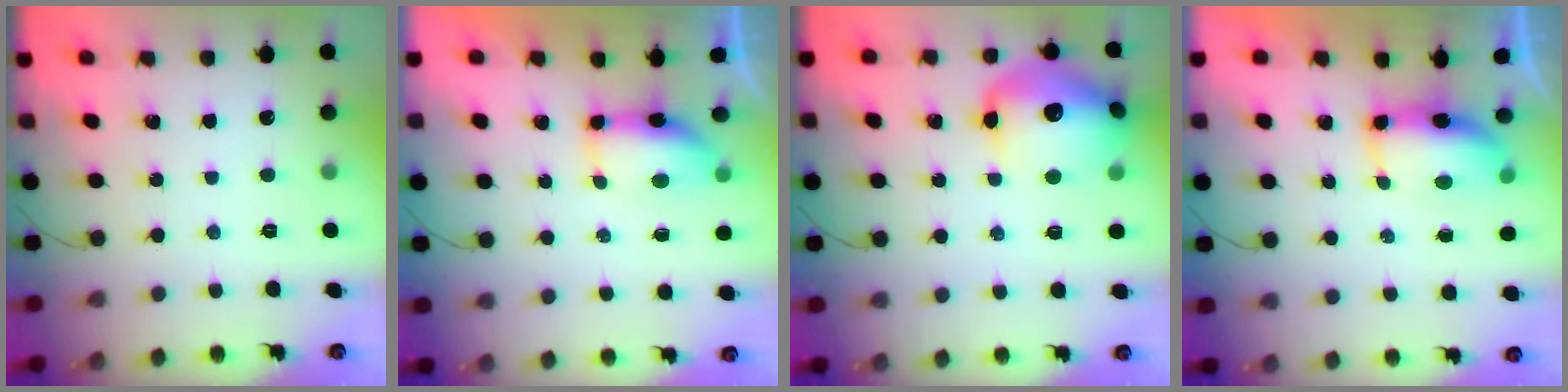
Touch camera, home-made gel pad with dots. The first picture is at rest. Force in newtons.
{"total": 6.8, "press": 6.8, "slide": 0.8}
{"total": 17.8, "press": 17.6, "slide": 2.3}
{"total": 13.8, "press": 9.9, "slide": 9.7}